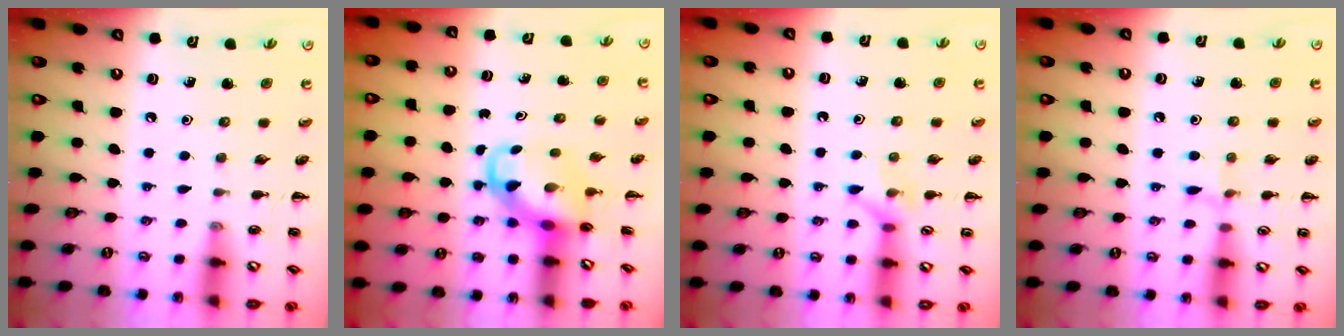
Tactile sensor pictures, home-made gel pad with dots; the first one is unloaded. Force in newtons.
{"total": 4.2, "press": 4.1, "slide": 0.8}
{"total": 6.5, "press": 6.5, "slide": 0.3}
{"total": 5.4, "press": 5.1, "slide": 2.0}